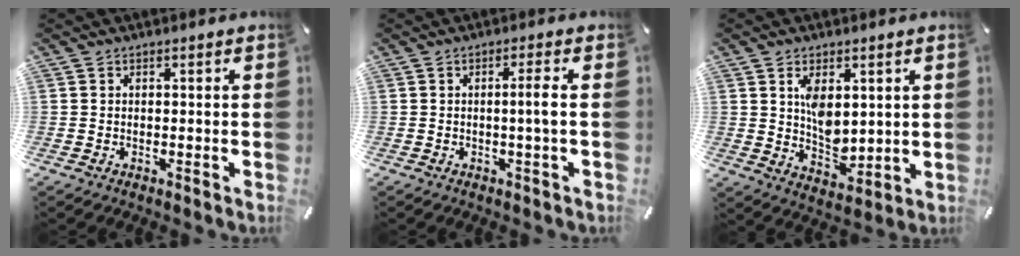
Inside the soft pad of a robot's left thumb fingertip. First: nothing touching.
{"total": 4.4, "force": [0.0, 0.1, 4.4], "torque": [-0.081, -0.005, -0.003]}
{"total": 7.8, "force": [2.5, 5.3, 5.1], "torque": [-0.076, -0.018, 0.043]}